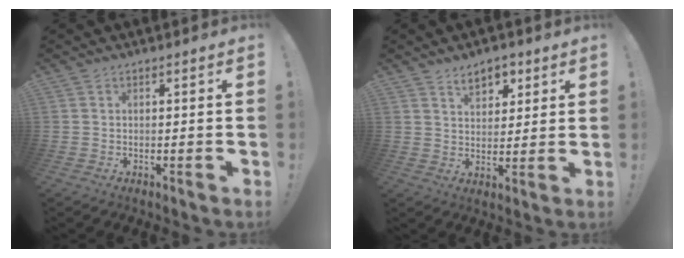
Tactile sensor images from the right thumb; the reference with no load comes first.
{"total": 7.1, "force": [4.5, 4.5, 3.3], "torque": [-0.037, -0.020, 0.080]}